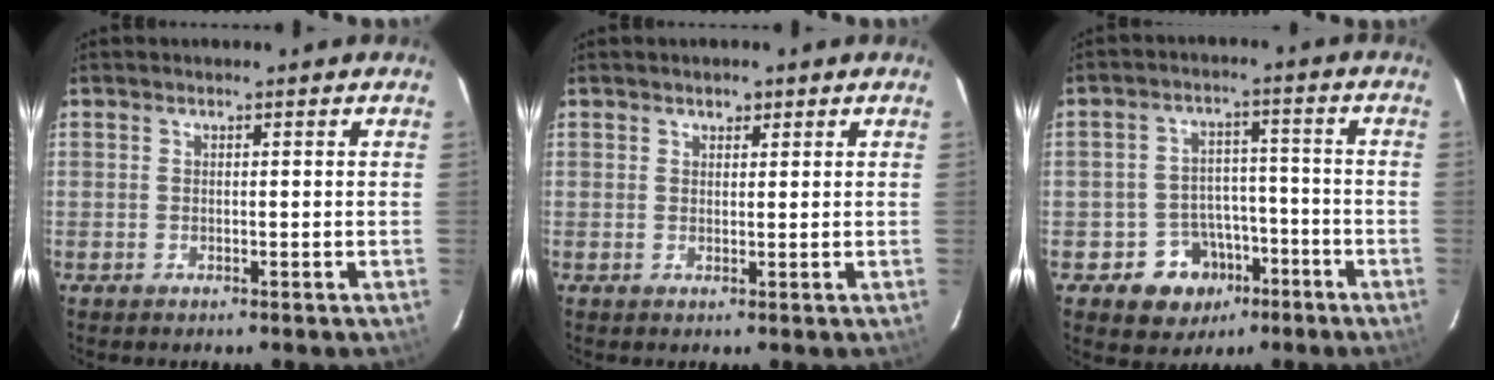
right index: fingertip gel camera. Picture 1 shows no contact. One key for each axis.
{"total": 1.5, "fx": 0.9, "fy": 1.0, "fz": 0.5, "tx": -0.004, "ty": 0.005, "tz": 0.014}
{"total": 9.1, "fx": -4.8, "fy": 7.4, "fz": 2.1, "tx": -0.048, "ty": 0.032, "tz": -0.054}